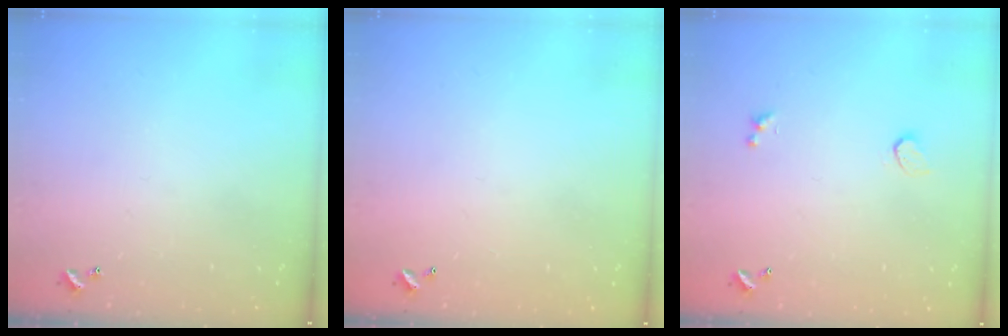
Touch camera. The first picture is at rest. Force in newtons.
{"total": 2.9, "press": 2.9, "slide": 0.1}
{"total": 0.7, "press": 0.5, "slide": 0.4}